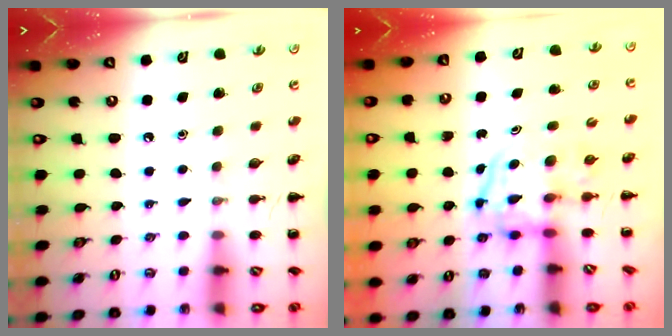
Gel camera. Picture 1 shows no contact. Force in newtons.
{"total": 3.7, "press": 3.6, "slide": 0.6}